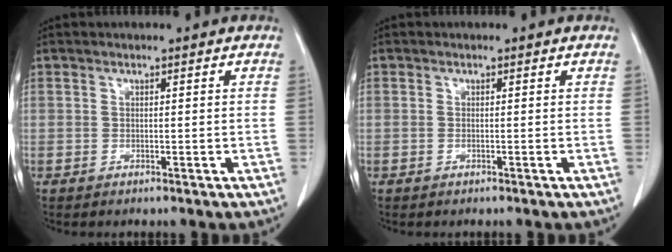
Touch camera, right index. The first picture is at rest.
{"total": 0.0}